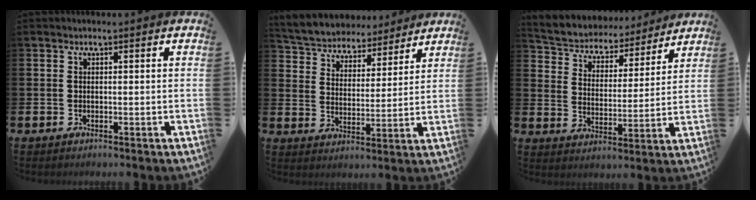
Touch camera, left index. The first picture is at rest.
{"total": 5.3, "force": [5.0, 1.8, -0.2], "torque": [-0.032, -0.041, 0.085]}
{"total": 5.7, "force": [5.3, 2.2, 0.4], "torque": [-0.043, -0.041, 0.089]}